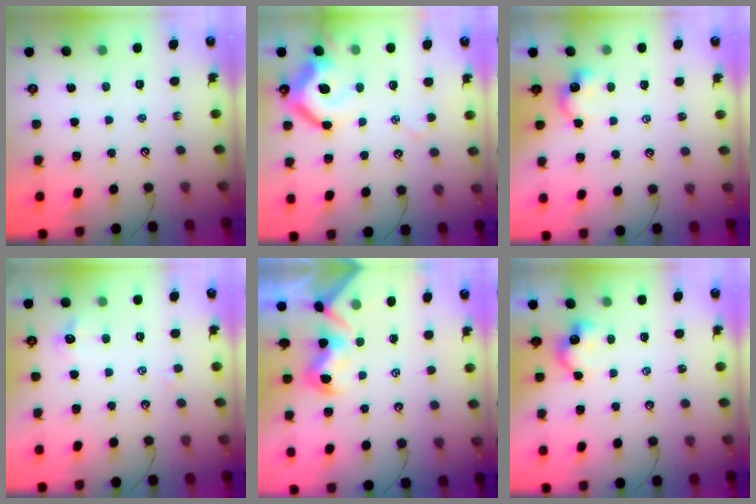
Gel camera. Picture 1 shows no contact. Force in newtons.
{"total": 9.2, "press": 9.0, "slide": 1.8}
{"total": 1.7, "press": 1.7, "slide": 0.4}
{"total": 0.7, "press": 0.1, "slide": 0.7}
{"total": 2.1, "press": 1.9, "slide": 0.9}
{"total": 1.8, "press": 1.7, "slide": 0.5}